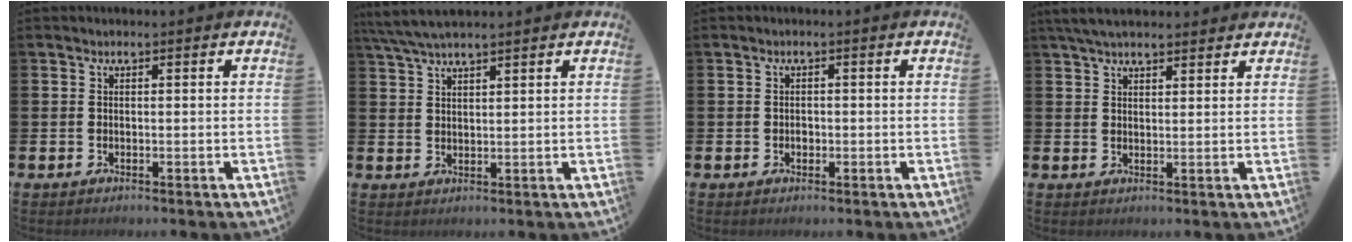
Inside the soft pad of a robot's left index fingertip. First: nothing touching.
{"total": 4.4, "force": [3.9, 0.6, 2.1], "torque": [-0.054, -0.004, 0.073]}
{"total": 0.9, "force": [-0.1, 0.7, 0.5], "torque": [-0.009, 0.003, -0.003]}
{"total": 4.4, "force": [3.9, 1.1, 1.6], "torque": [-0.038, -0.006, 0.073]}